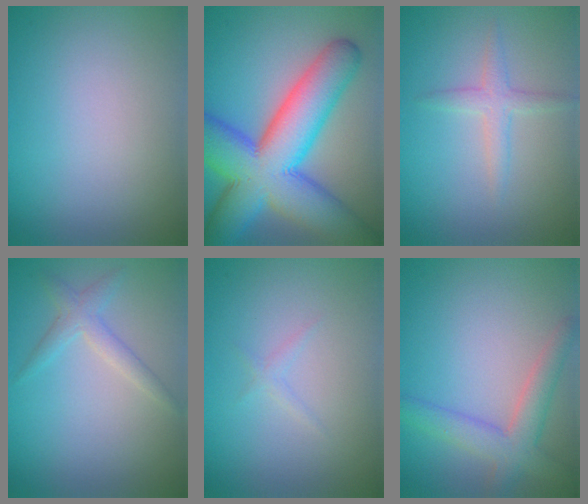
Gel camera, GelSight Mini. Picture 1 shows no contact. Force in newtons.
{"total": 13.7, "press": 13.7, "slide": 0.3}
{"total": 2.0, "press": 2.0, "slide": 0.2}
{"total": 2.0, "press": 2.0, "slide": 0.1}
{"total": 0.7, "press": 0.7, "slide": 0.0}
{"total": 3.9, "press": 3.9, "slide": 0.3}